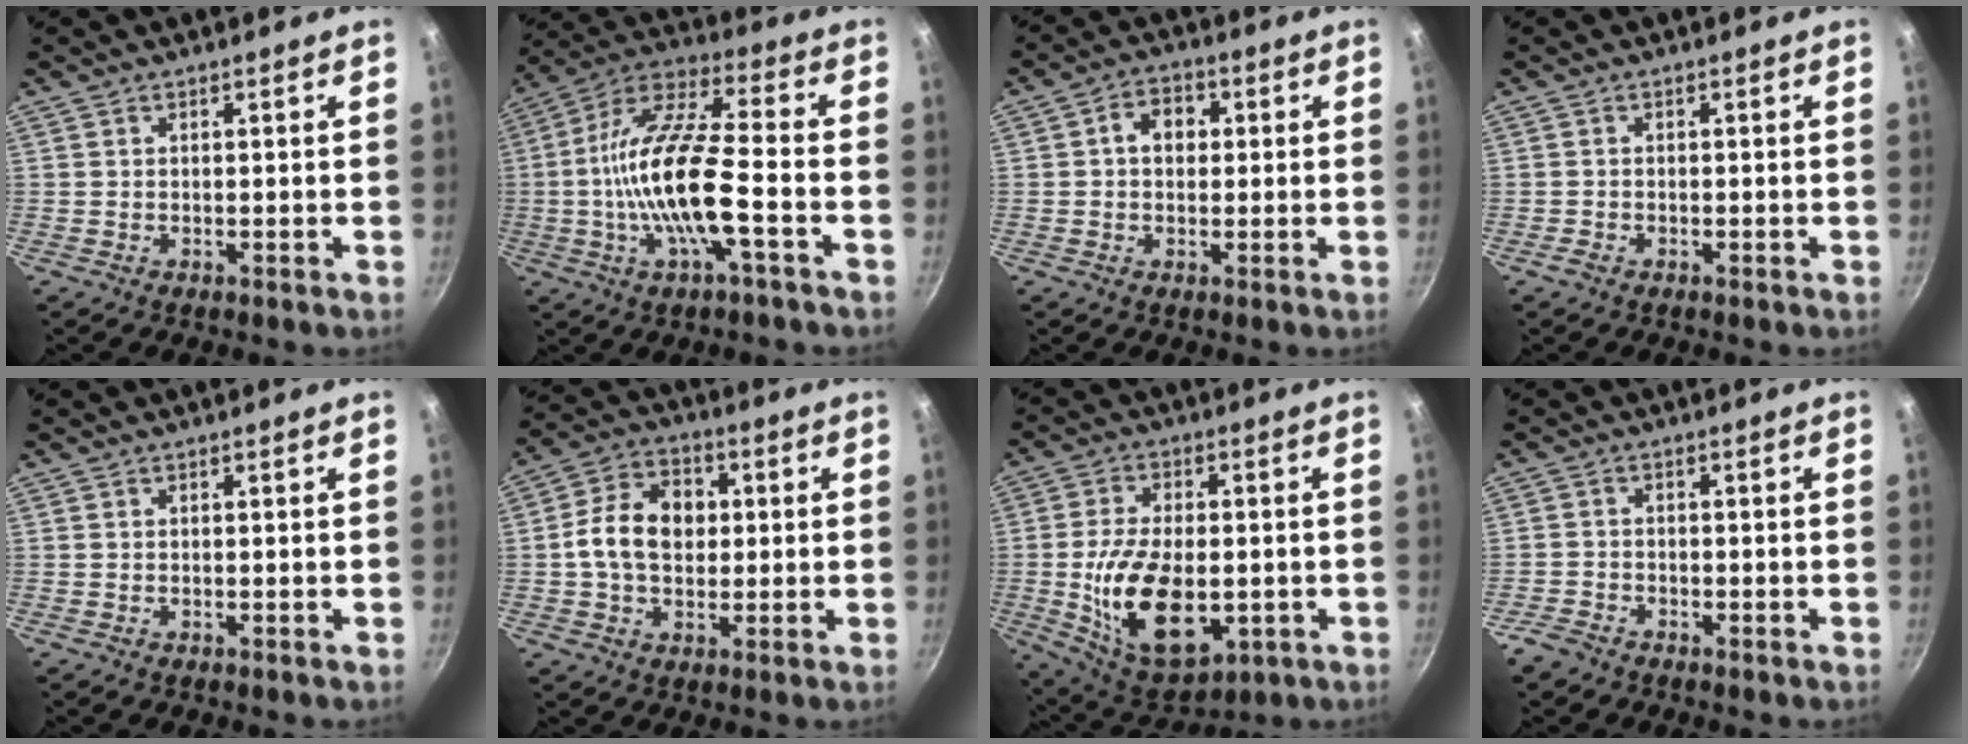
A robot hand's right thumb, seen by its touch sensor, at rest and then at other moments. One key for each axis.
{"total": 17.1, "fx": -3.8, "fy": 4.7, "fz": 16.0, "tx": -0.303, "ty": 0.036, "tz": -0.083}
{"total": 5.6, "fx": 0.8, "fy": 4.4, "fz": 3.5, "tx": -0.030, "ty": 0.012, "tz": 0.004}
{"total": 0.9, "fx": -0.7, "fy": 0.4, "fz": 0.3, "tx": -0.015, "ty": 0.004, "tz": -0.014}
{"total": 0.0}
{"total": 11.7, "fx": 0.7, "fy": 8.6, "fz": 7.9, "tx": -0.115, "ty": 0.018, "tz": -0.003}
{"total": 18.0, "fx": -2.9, "fy": 10.2, "fz": 14.6, "tx": -0.245, "ty": -0.001, "tz": -0.034}
{"total": 3.1, "fx": -2.5, "fy": 1.6, "fz": 0.9, "tx": -0.024, "ty": 0.020, "tz": -0.047}